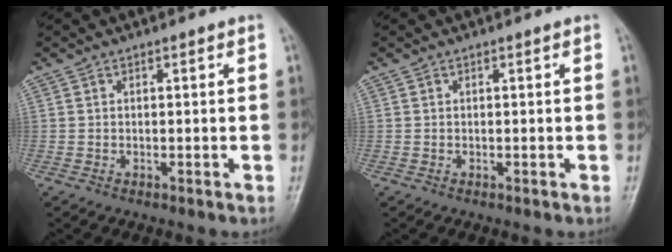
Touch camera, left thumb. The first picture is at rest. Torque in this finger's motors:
{"motor_torque": [0.00, 0.00, -0.03, -0.03, 0.00]}